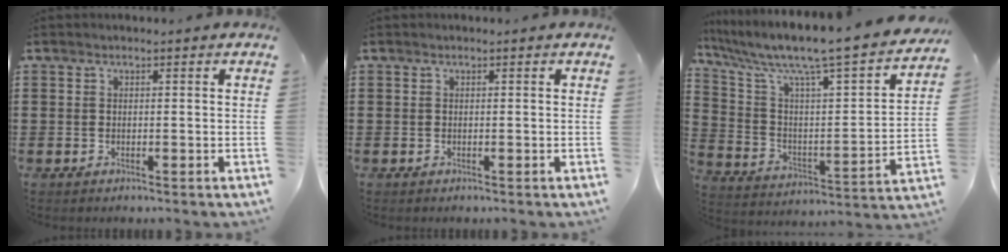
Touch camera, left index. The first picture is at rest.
{"total": 0.0}
{"total": 8.4, "force": [6.9, 0.3, 4.7], "torque": [-0.125, -0.062, 0.104]}